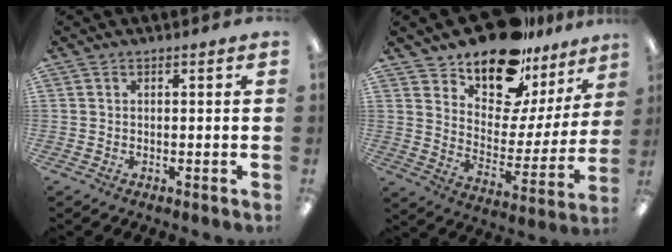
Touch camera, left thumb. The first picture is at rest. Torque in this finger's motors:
{"motor_torque": [1.01, 1.00, 1.41, -1.36, 0.13]}